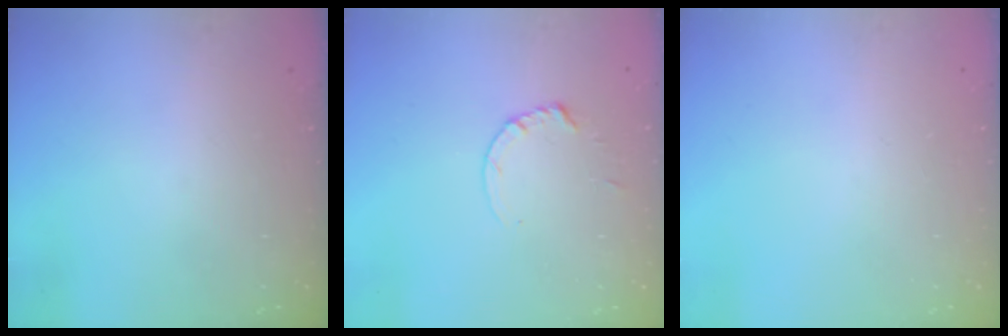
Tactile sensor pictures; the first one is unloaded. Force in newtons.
{"total": 1.8, "press": 1.7, "slide": 0.2}
{"total": 0.0}